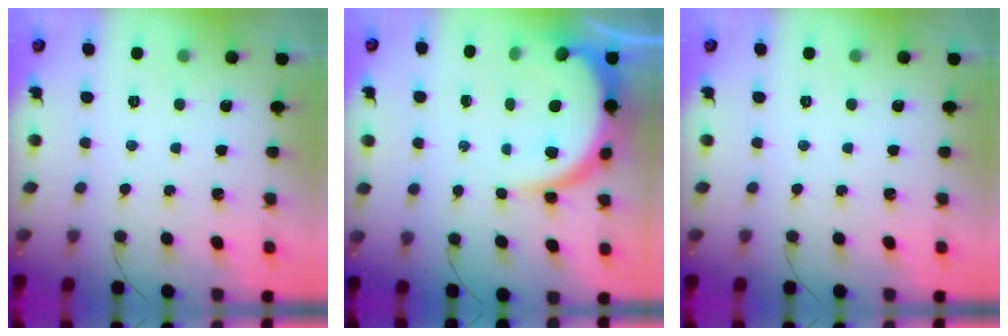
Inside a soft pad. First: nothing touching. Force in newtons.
{"total": 10.5, "press": 10.5, "slide": 1.2}
{"total": 0.0}